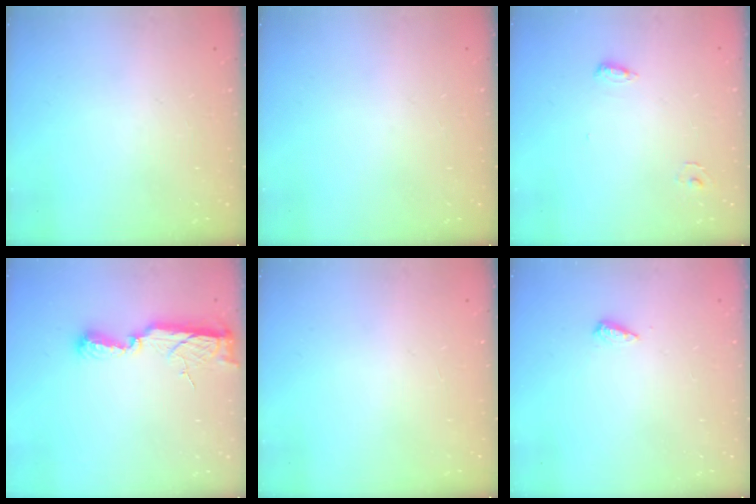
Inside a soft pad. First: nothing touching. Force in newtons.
{"total": 0.0}
{"total": 5.3, "press": 5.2, "slide": 1.2}
{"total": 8.9, "press": 8.7, "slide": 1.6}
{"total": 0.9, "press": 0.9, "slide": 0.1}
{"total": 5.7, "press": 5.7, "slide": 0.7}